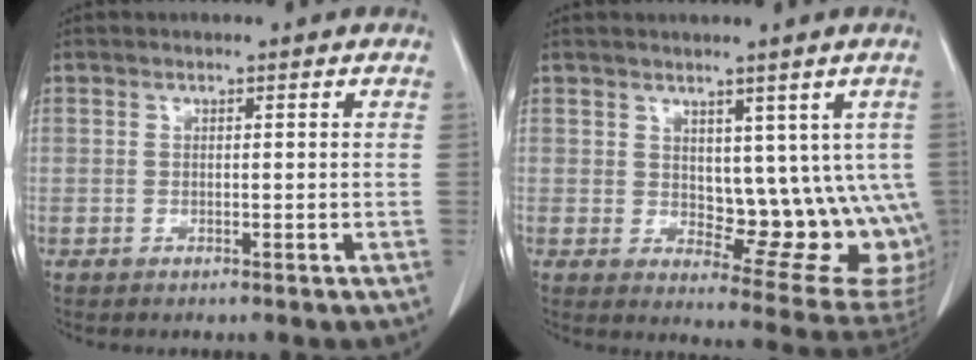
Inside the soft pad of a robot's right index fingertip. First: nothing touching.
{"total": 11.1, "force": [2.0, 5.9, 9.1], "torque": [-0.087, -0.007, 0.044]}